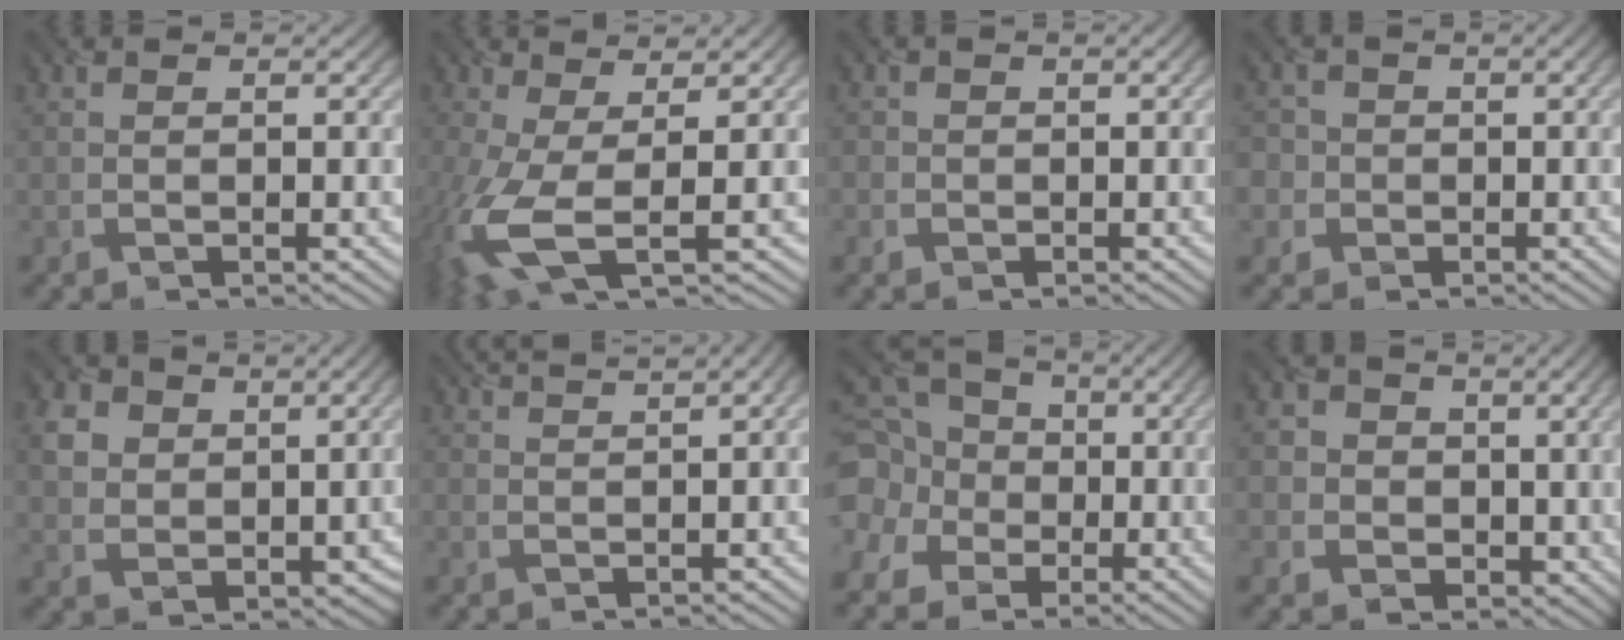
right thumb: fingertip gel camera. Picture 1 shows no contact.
{"total": 8.8, "force": [-1.9, 2.9, 8.1], "torque": [-0.191, -0.017, -0.035]}
{"total": 1.2, "force": [-0.6, 1.0, -0.2], "torque": [0.006, -0.006, -0.010]}
{"total": 3.3, "force": [-0.7, 3.2, 0.2], "torque": [-0.002, 0.004, -0.025]}
{"total": 5.3, "force": [2.0, 4.4, 2.2], "torque": [-0.067, -0.004, 0.043]}
{"total": 3.9, "force": [2.7, 0.5, 2.8], "torque": [-0.048, 0.020, 0.037]}
{"total": 14.5, "force": [-1.1, 13.6, 4.9], "torque": [-0.179, -0.013, -0.045]}
{"total": 4.8, "force": [0.6, 4.5, 1.3], "torque": [-0.049, -0.005, 0.003]}